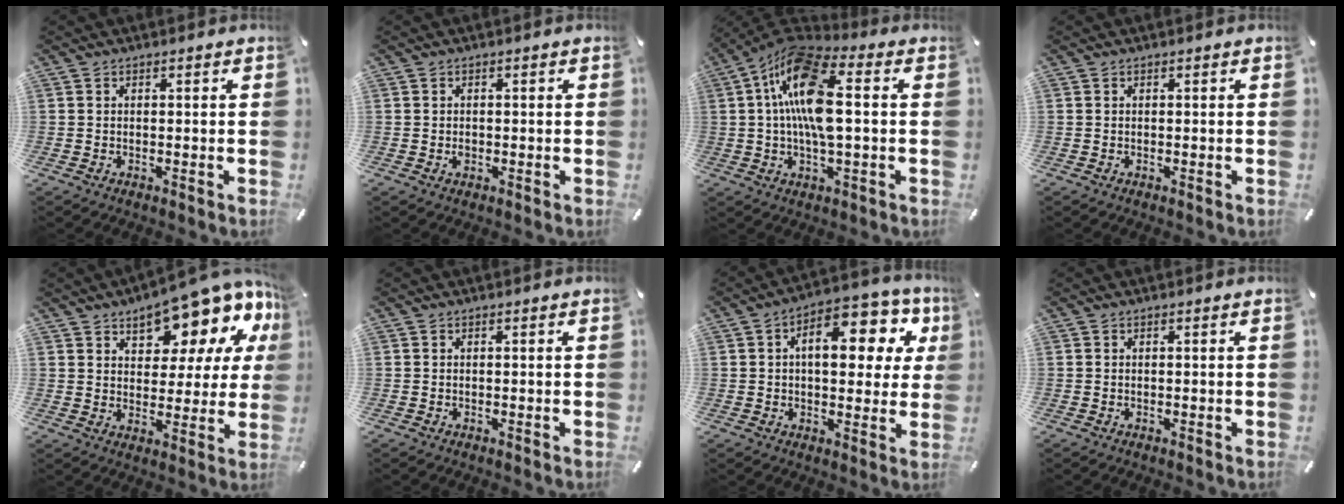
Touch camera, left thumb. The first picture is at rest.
{"total": 1.5, "force": [-0.2, 1.3, 0.7], "torque": [-0.015, 0.005, -0.006]}
{"total": 16.4, "force": [1.5, 7.1, 14.8], "torque": [-0.292, 0.005, 0.028]}
{"total": 0.0}
{"total": 15.0, "force": [11.9, 5.9, 6.9], "torque": [-0.097, -0.100, 0.200]}
{"total": 0.0}
{"total": 15.3, "force": [4.9, 8.1, 11.9], "torque": [-0.161, -0.024, 0.081]}
{"total": 0.0}